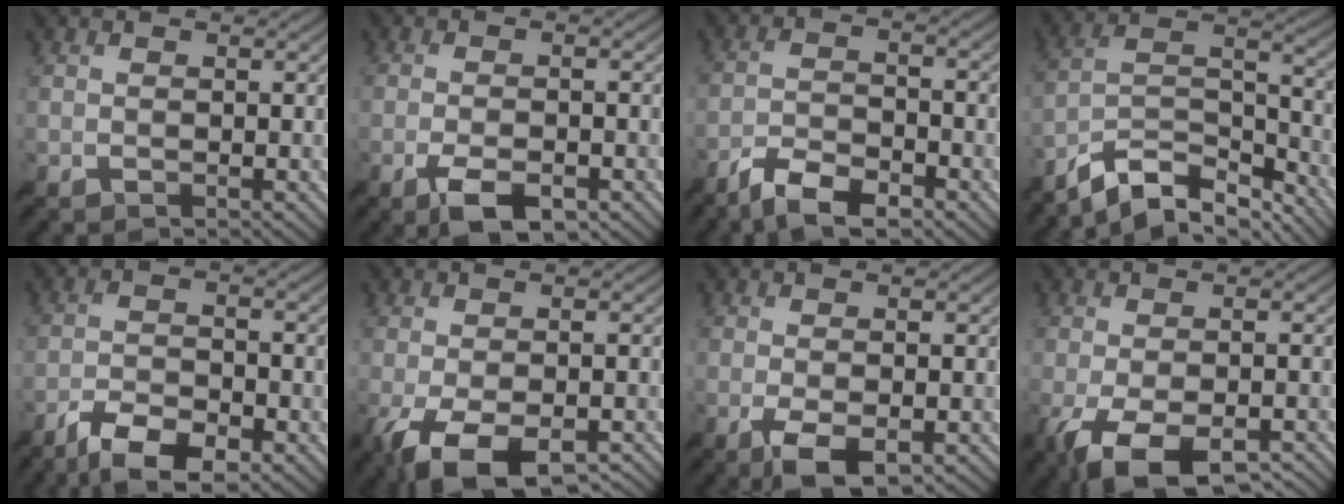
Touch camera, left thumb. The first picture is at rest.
{"total": 5.6, "force": [-2.9, 1.7, 4.4], "torque": [-0.089, 0.003, -0.052]}
{"total": 6.9, "force": [-5.2, 1.9, 4.2], "torque": [-0.086, -0.001, -0.103]}
{"total": 11.4, "force": [-8.7, 4.0, 6.1], "torque": [-0.123, 0.003, -0.163]}
{"total": 7.9, "force": [-5.5, 2.4, 5.2], "torque": [-0.101, -0.002, -0.101]}
{"total": 9.6, "force": [-5.2, 3.6, 7.3], "torque": [-0.149, -0.019, -0.082]}
{"total": 5.7, "force": [-2.4, 1.8, 4.8], "torque": [-0.097, -0.002, -0.040]}
{"total": 9.9, "force": [-5.4, 3.6, 7.4], "torque": [-0.149, -0.017, -0.087]}